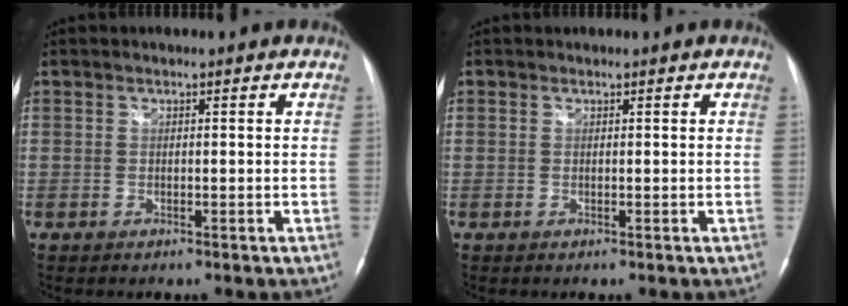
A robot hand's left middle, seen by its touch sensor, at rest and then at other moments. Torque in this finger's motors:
{"motor_torque": [0.07, 0.04, -0.09, 0.00]}